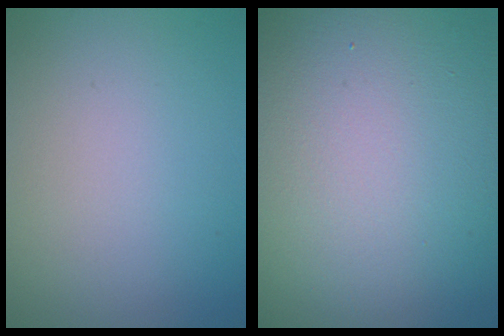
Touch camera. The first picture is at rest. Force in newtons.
{"total": 20.1, "press": 20.0, "slide": 1.2}